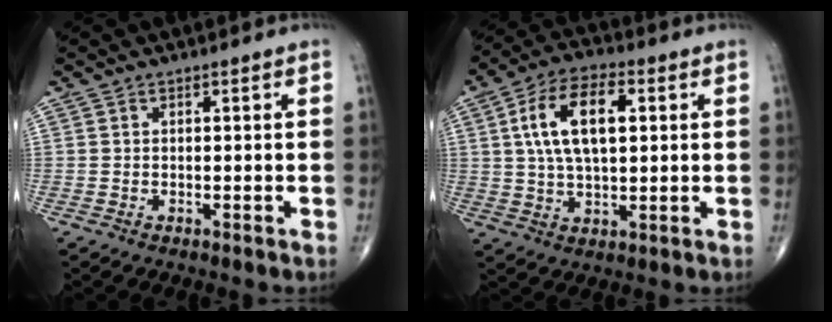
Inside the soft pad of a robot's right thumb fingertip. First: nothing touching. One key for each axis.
{"total": 13.4, "fx": 3.0, "fy": 6.5, "fz": 11.3, "tx": -0.203, "ty": 0.008, "tz": 0.053}